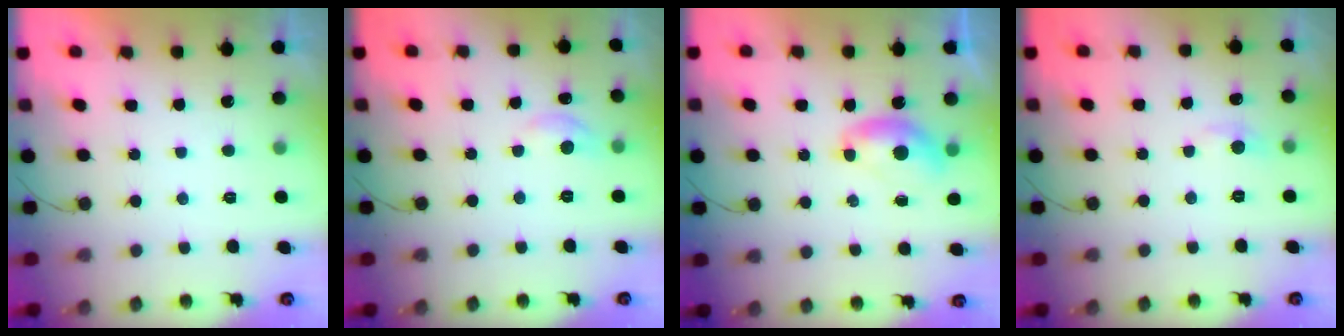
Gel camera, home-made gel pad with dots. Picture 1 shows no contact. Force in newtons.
{"total": 7.7, "press": 7.6, "slide": 1.0}
{"total": 6.3, "press": 6.3, "slide": 1.0}
{"total": 5.0, "press": 4.9, "slide": 0.7}